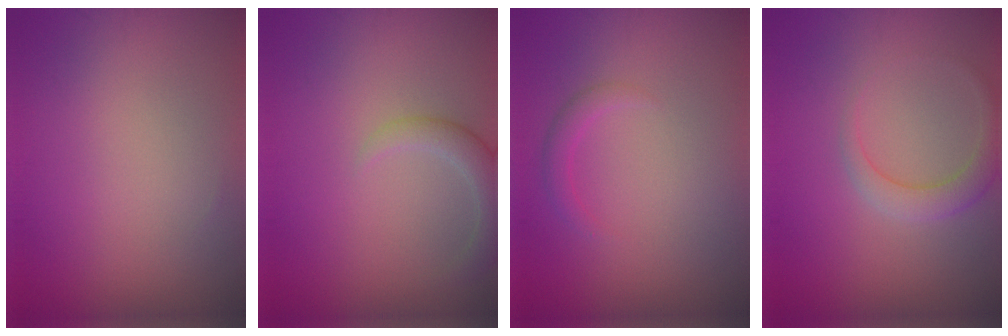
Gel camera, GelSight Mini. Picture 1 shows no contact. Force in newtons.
{"total": 2.6, "press": 2.5, "slide": 0.4}
{"total": 1.3, "press": 1.3, "slide": 0.2}
{"total": 2.5, "press": 2.5, "slide": 0.1}